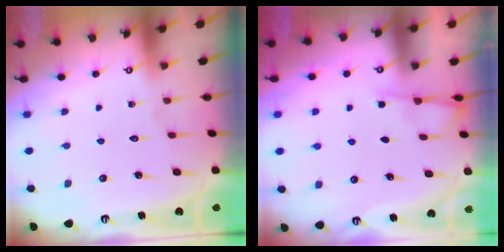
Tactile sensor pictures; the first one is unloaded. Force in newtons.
{"total": 2.7, "press": 2.6, "slide": 0.4}